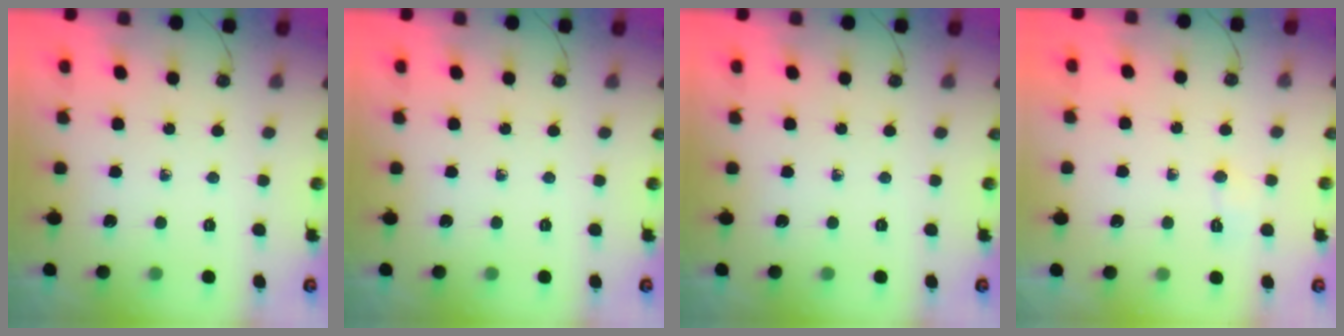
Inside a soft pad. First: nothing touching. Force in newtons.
{"total": 0.0}
{"total": 0.0}
{"total": 2.7, "press": 2.6, "slide": 0.5}